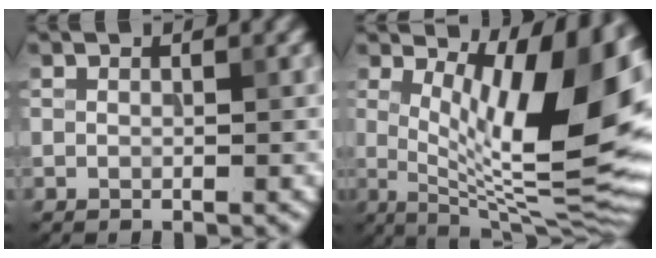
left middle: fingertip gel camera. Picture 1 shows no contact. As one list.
[{"total": 13.8, "force": [2.9, 4.6, 12.7], "torque": [-0.166, -0.014, 0.051]}]